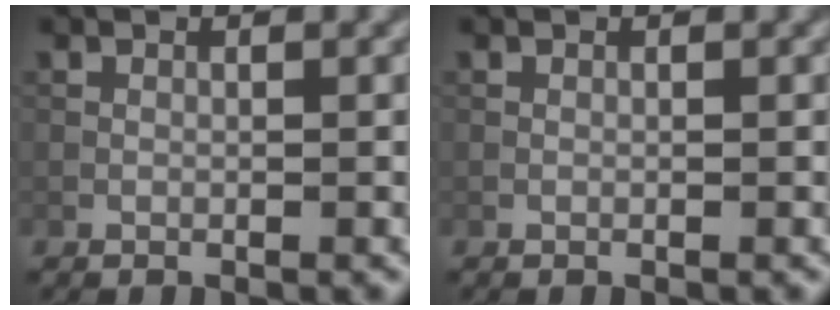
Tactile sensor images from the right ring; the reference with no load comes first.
{"total": 0.0}